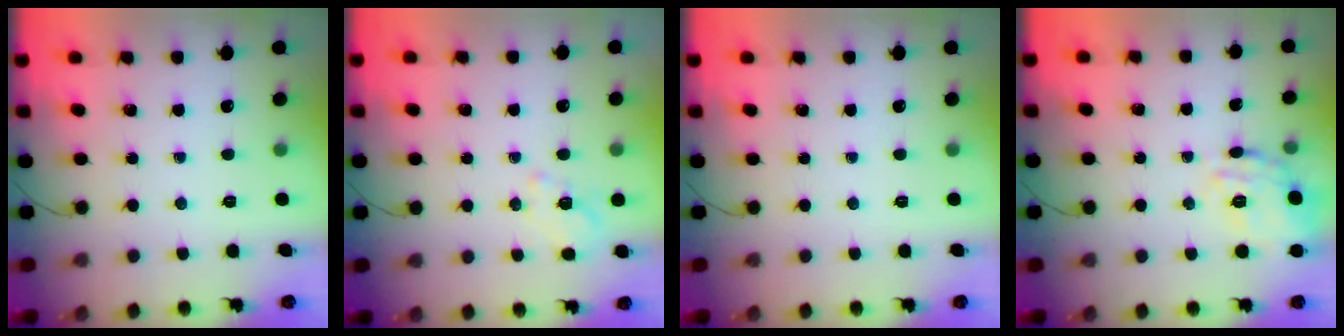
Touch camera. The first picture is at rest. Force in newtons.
{"total": 2.4, "press": 1.9, "slide": 1.5}
{"total": 0.0}
{"total": 17.8, "press": 17.7, "slide": 0.6}